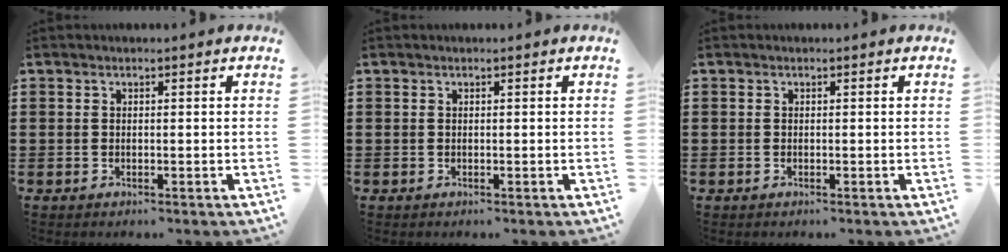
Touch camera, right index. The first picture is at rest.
{"total": 0.0}
{"total": 0.0}